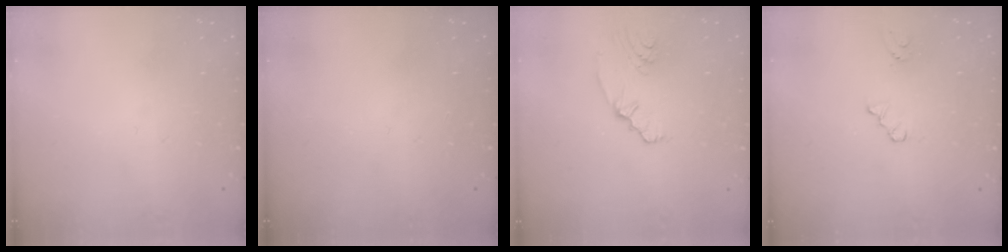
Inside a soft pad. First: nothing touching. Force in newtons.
{"total": 0.0}
{"total": 2.9, "press": 2.1, "slide": 1.9}
{"total": 3.0, "press": 3.0, "slide": 0.5}